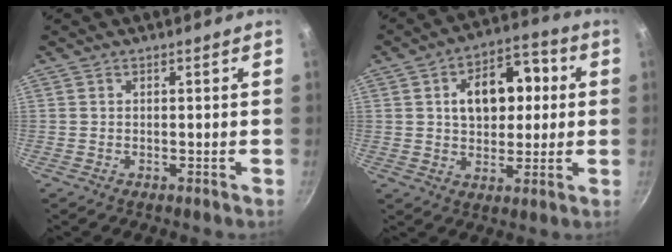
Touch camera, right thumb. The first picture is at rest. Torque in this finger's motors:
{"motor_torque": [1.60, 1.68, 1.34, -0.01, 0.07]}